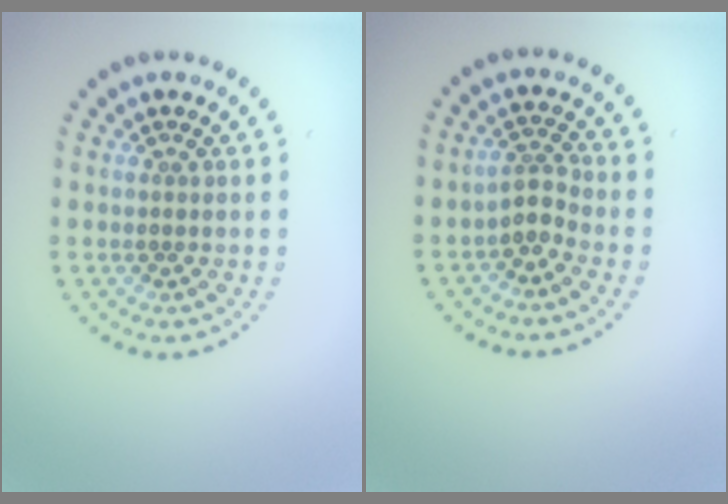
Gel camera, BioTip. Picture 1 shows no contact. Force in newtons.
{"total": 1.9, "press": 1.3, "slide": 1.3}